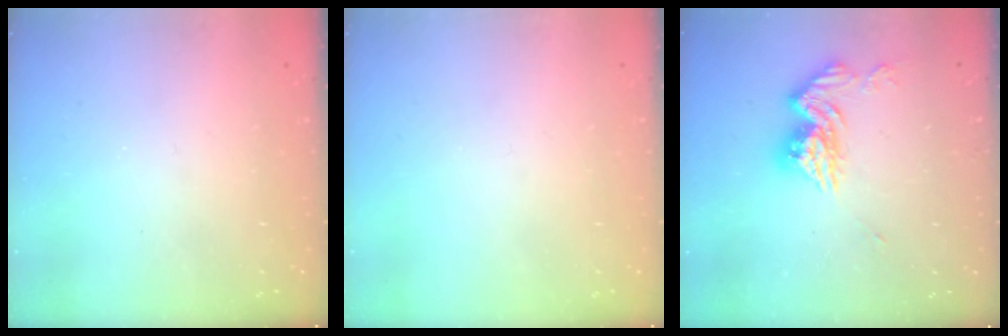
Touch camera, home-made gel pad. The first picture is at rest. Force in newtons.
{"total": 0.0}
{"total": 12.8, "press": 12.8, "slide": 1.1}